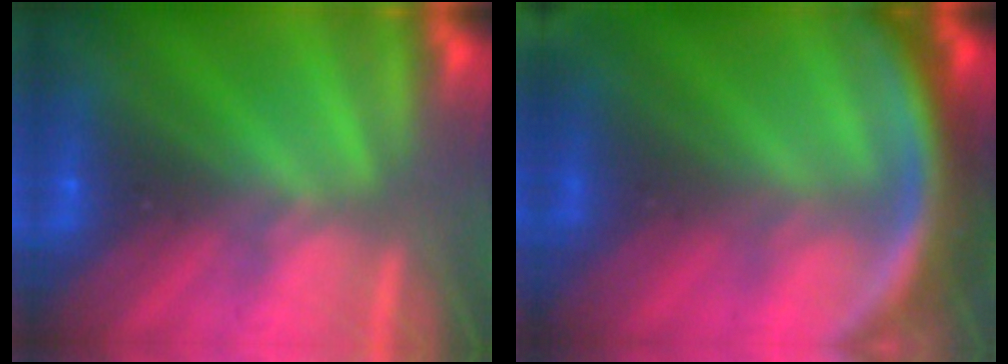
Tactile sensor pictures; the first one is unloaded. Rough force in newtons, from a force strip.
{"total": 7.6}